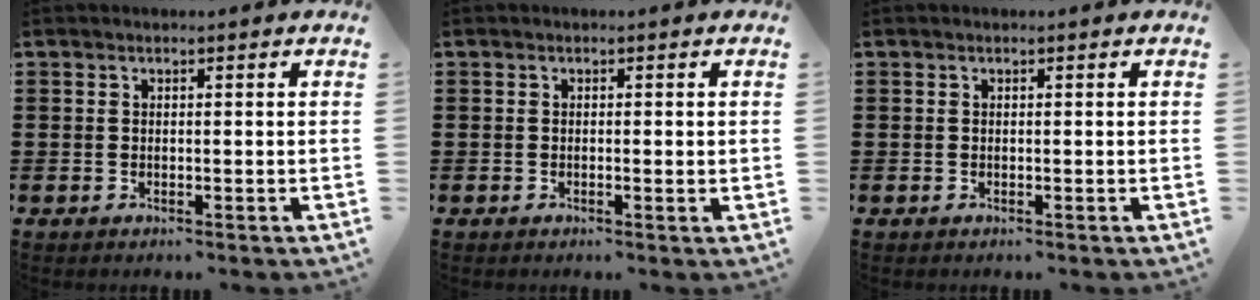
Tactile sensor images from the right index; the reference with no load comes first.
{"total": 0.6, "force": [-0.1, 0.1, 0.6], "torque": [-0.012, -0.003, 0.000]}
{"total": 0.0}